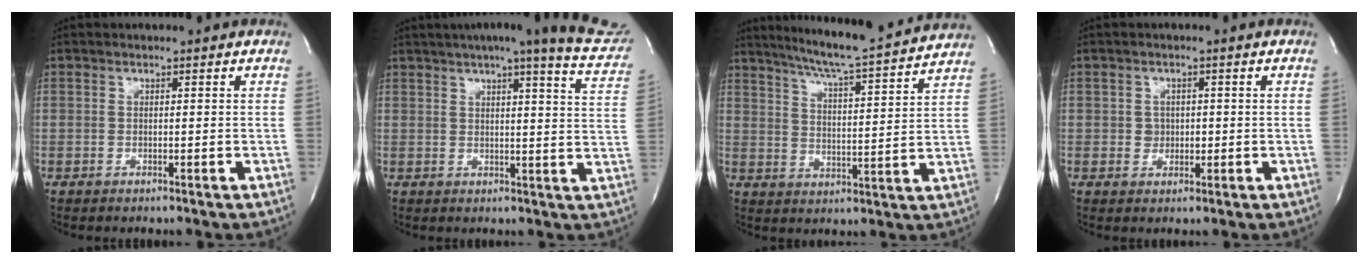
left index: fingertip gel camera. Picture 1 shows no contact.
{"total": 20.2, "force": [17.0, 1.4, 10.8], "torque": [-0.144, -0.030, 0.185]}
{"total": 17.1, "force": [15.4, -0.2, 7.4], "torque": [-0.125, -0.014, 0.213]}
{"total": 2.2, "force": [-0.4, 1.9, 0.9], "torque": [-0.010, -0.001, -0.005]}